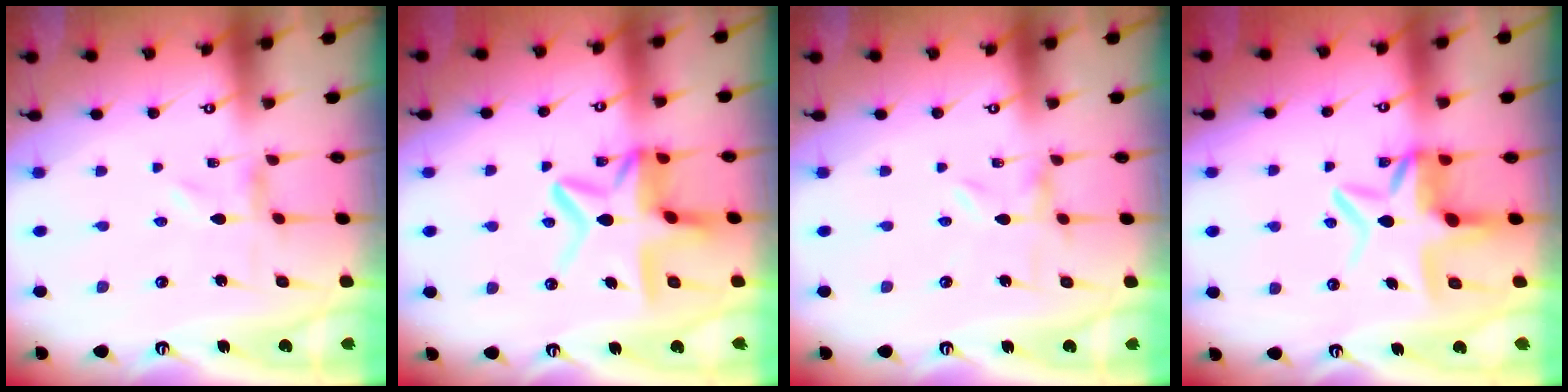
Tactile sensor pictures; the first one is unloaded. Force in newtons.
{"total": 12.7, "press": 12.6, "slide": 1.0}
{"total": 0.0}
{"total": 9.0, "press": 8.7, "slide": 2.5}